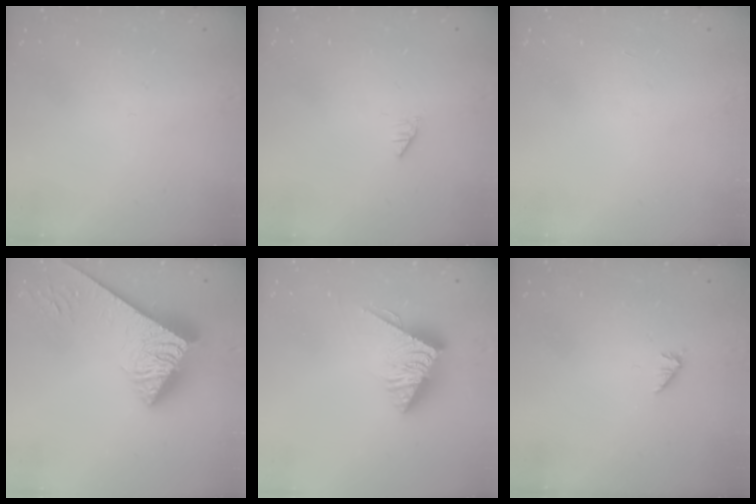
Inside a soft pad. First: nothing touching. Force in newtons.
{"total": 0.0}
{"total": 0.0}
{"total": 4.5, "press": 4.5, "slide": 0.5}
{"total": 5.3, "press": 5.3, "slide": 0.8}
{"total": 0.0}